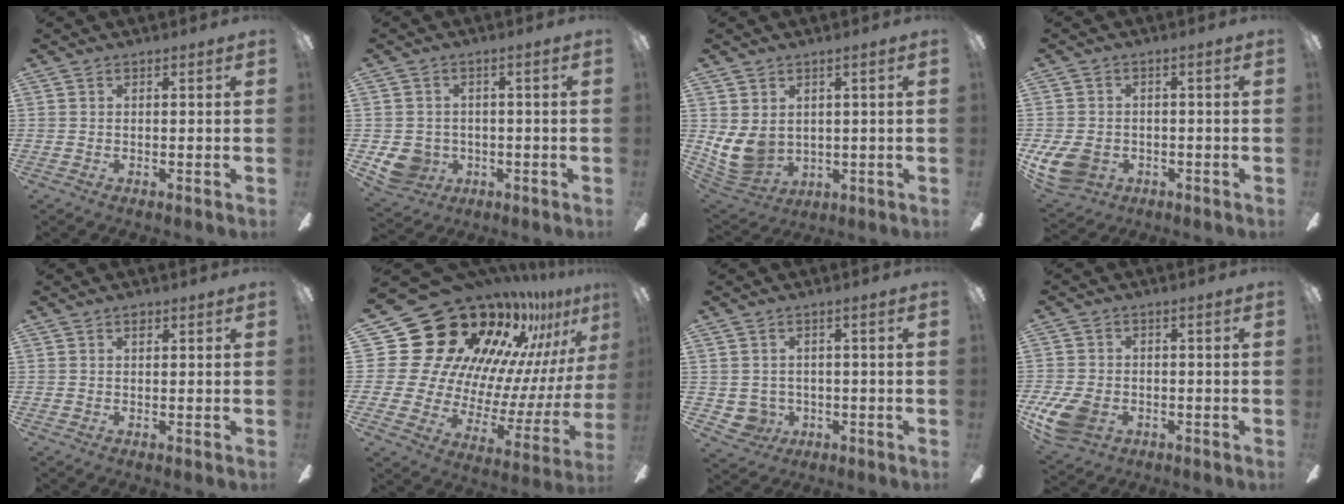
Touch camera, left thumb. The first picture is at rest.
{"total": 6.3, "force": [-1.6, 5.8, 1.9], "torque": [-0.061, 0.003, -0.028]}
{"total": 9.3, "force": [1.1, 7.3, 5.7], "torque": [-0.146, -0.015, 0.024]}
{"total": 8.8, "force": [-3.4, 6.4, 5.0], "torque": [-0.123, 0.014, -0.060]}
{"total": 1.1, "force": [0.5, 0.6, 0.7], "torque": [-0.007, -0.001, 0.007]}
{"total": 28.3, "force": [19.1, 17.1, 12.1], "torque": [-0.160, -0.182, 0.390]}
{"total": 3.9, "force": [-0.2, 3.8, 0.8], "torque": [-0.038, 0.001, -0.004]}
{"total": 9.8, "force": [-3.8, 6.6, 6.2], "torque": [-0.143, 0.011, -0.067]}